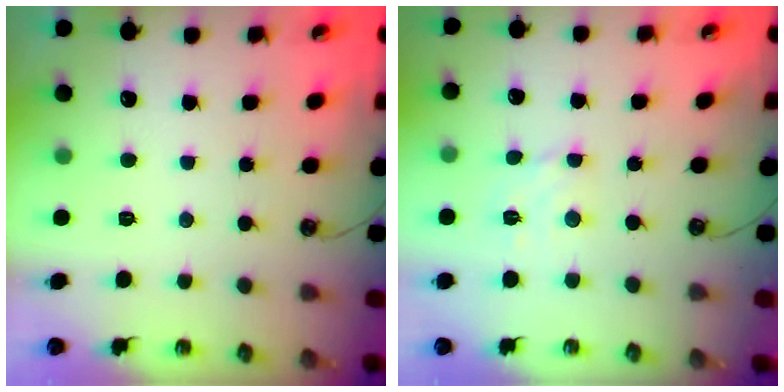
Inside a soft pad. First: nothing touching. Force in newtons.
{"total": 6.4, "press": 6.4, "slide": 0.6}